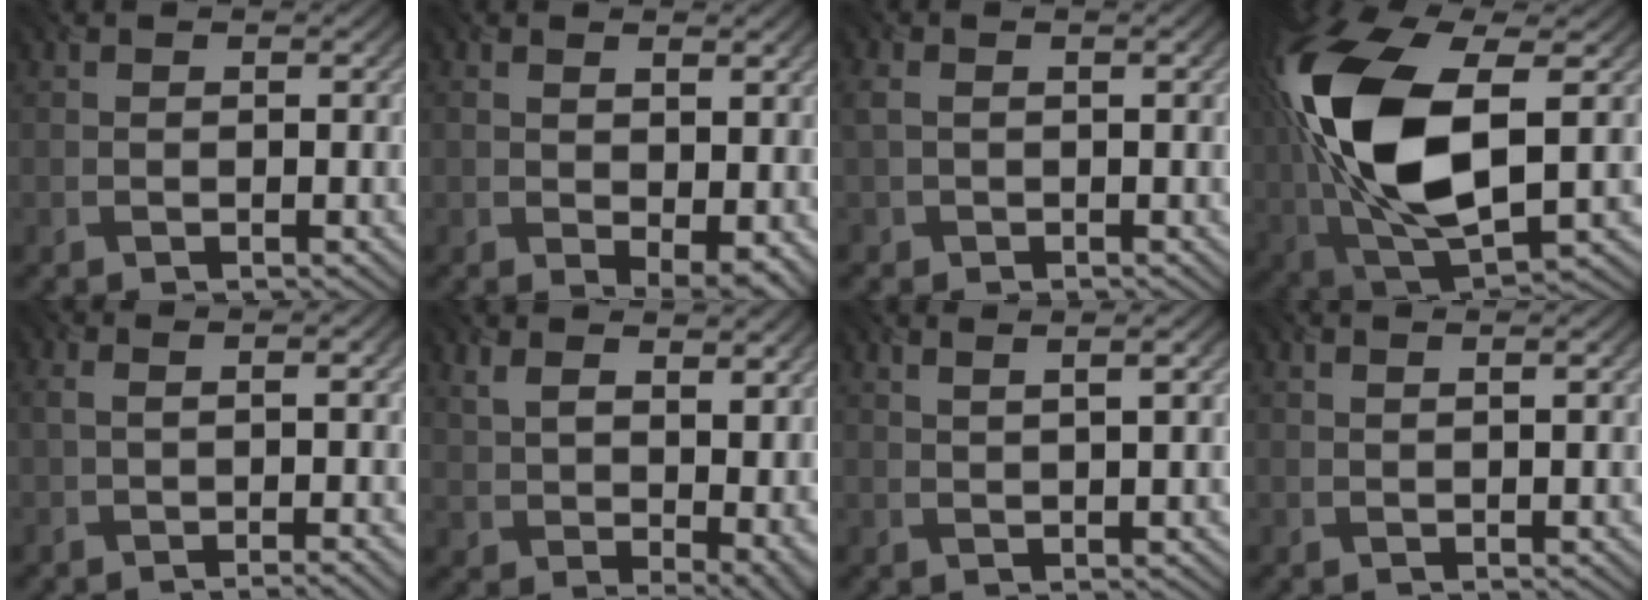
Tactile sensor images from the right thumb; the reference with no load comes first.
{"total": 4.7, "force": [0.7, 2.1, 4.2], "torque": [-0.077, -0.023, 0.032]}
{"total": 2.6, "force": [0.7, 1.4, 2.1], "torque": [-0.051, 0.006, 0.009]}
{"total": 17.8, "force": [1.5, 8.7, 15.5], "torque": [-0.364, 0.005, 0.029]}
{"total": 5.3, "force": [-0.6, 1.7, 5.0], "torque": [-0.054, -0.003, -0.009]}
{"total": 10.1, "force": [4.7, 5.0, 7.3], "torque": [-0.126, -0.006, 0.105]}
{"total": 3.9, "force": [2.0, 0.7, 3.2], "torque": [-0.039, 0.014, 0.023]}
{"total": 1.1, "force": [0.6, 0.0, 1.0], "torque": [-0.019, 0.009, 0.008]}